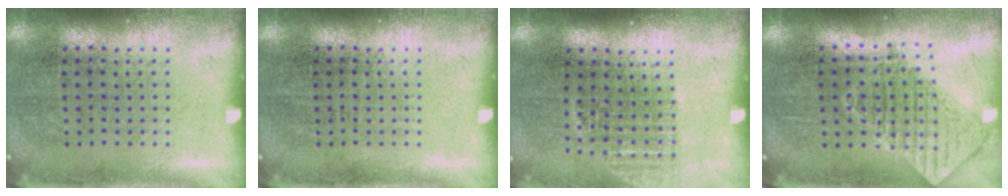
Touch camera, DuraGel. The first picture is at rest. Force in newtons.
{"total": 0.0}
{"total": 1.1, "press": 1.0, "slide": 0.4}
{"total": 1.0, "press": 0.9, "slide": 0.3}